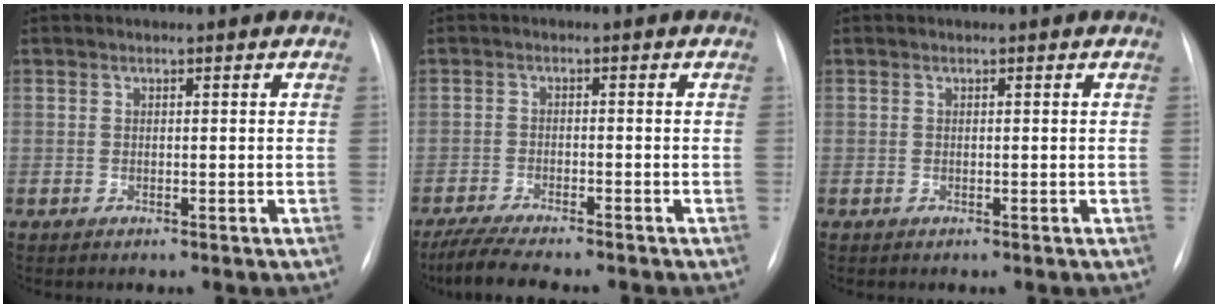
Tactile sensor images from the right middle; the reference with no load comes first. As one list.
[{"total": 8.0, "force": [-6.8, 0.8, 4.2], "torque": [-0.071, -0.020, -0.112]}, {"total": 0.0}]